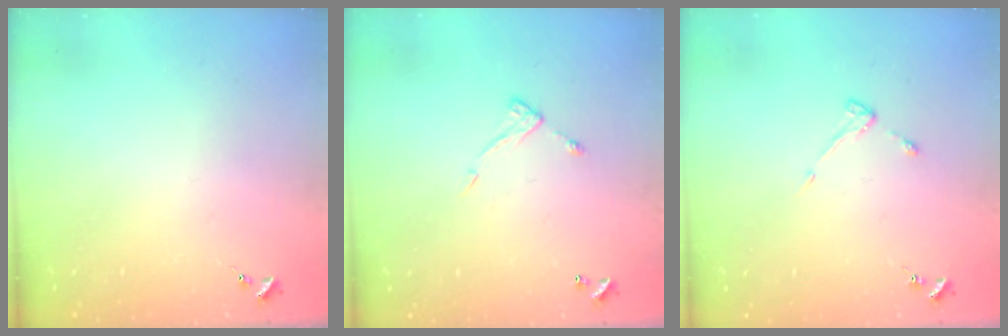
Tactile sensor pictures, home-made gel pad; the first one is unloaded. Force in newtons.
{"total": 6.4, "press": 6.4, "slide": 0.7}
{"total": 2.8, "press": 2.8, "slide": 0.3}